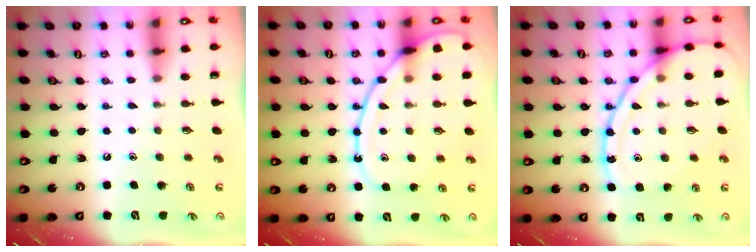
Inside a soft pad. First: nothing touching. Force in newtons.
{"total": 13.0, "press": 12.9, "slide": 1.1}
{"total": 14.2, "press": 14.2, "slide": 1.3}